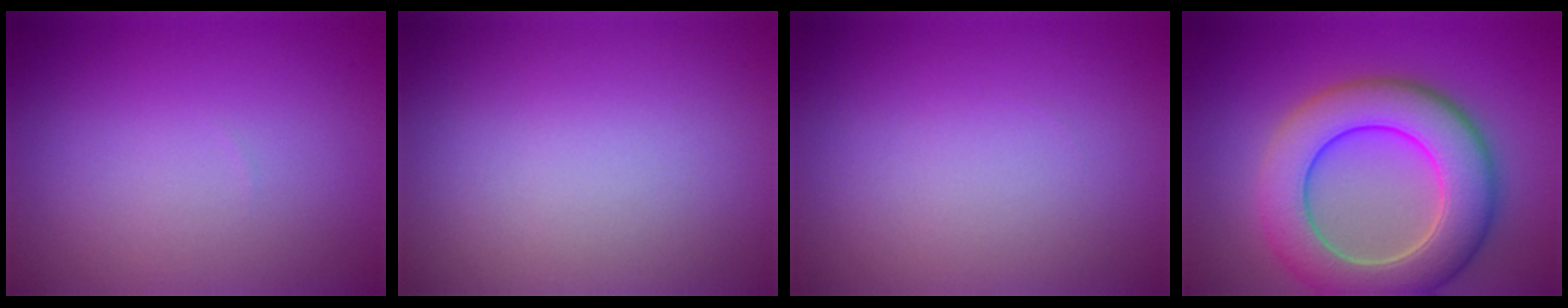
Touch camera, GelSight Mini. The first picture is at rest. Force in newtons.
{"total": 0.0}
{"total": 0.0}
{"total": 9.4, "press": 9.4, "slide": 0.5}